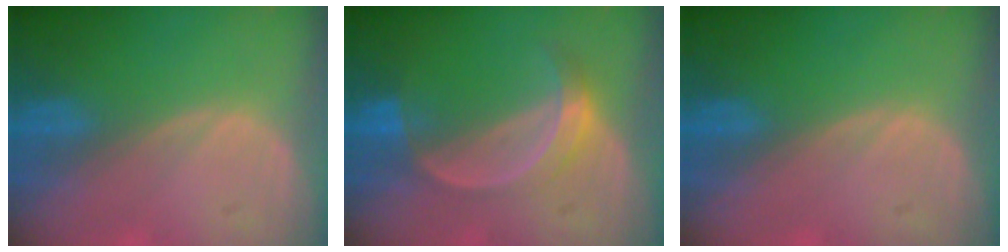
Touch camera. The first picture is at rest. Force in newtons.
{"total": 5.2, "press": 4.7, "slide": 2.2}
{"total": 0.0}